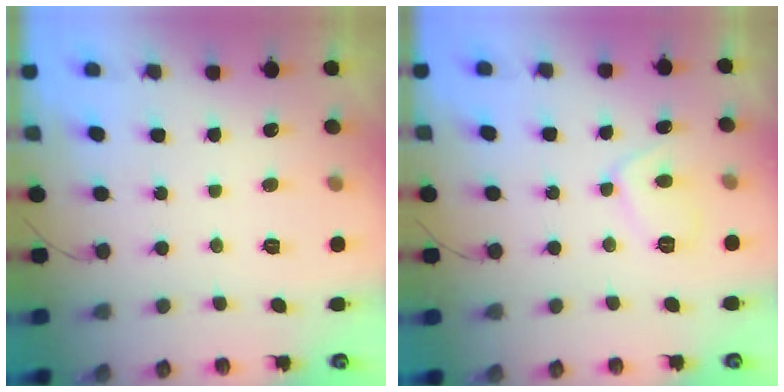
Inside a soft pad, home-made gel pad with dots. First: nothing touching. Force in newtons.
{"total": 6.1, "press": 6.1, "slide": 0.5}